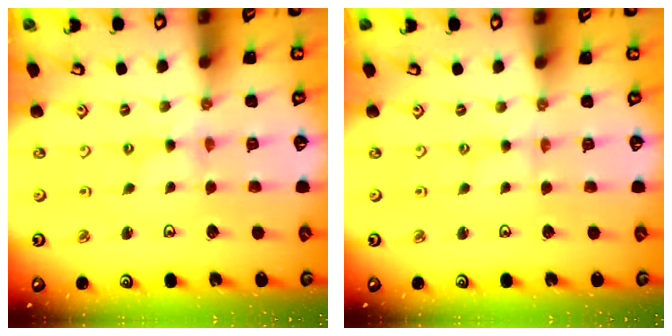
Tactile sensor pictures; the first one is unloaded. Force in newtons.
{"total": 2.0, "press": 2.0, "slide": 0.3}